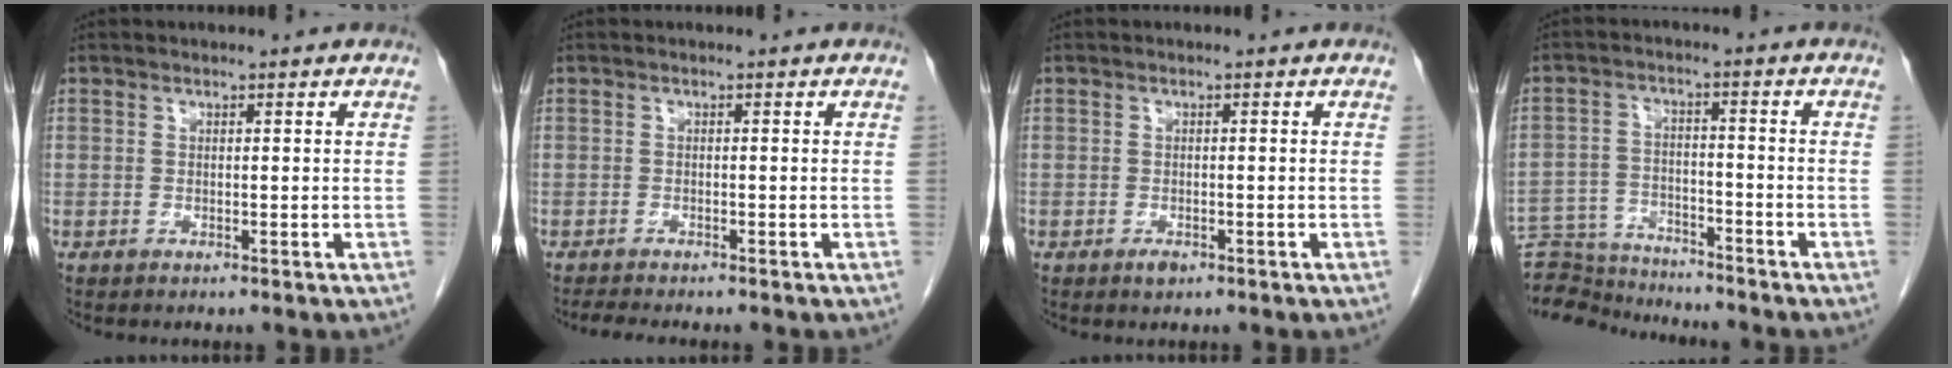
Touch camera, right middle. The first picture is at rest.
{"total": 2.8, "force": [-2.5, 0.1, 1.3], "torque": [-0.025, -0.009, -0.037]}
{"total": 1.1, "force": [-0.7, 0.5, 0.7], "torque": [-0.010, 0.000, -0.008]}
{"total": 11.0, "force": [-10.9, 1.3, 0.9], "torque": [-0.017, 0.012, -0.184]}